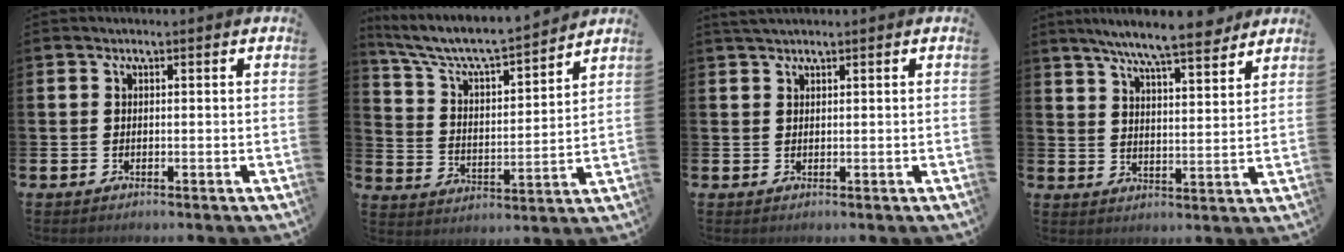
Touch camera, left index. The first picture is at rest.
{"total": 7.1, "force": [6.6, 0.9, 2.3], "torque": [-0.073, -0.054, 0.109]}
{"total": 1.6, "force": [1.4, 0.3, 0.7], "torque": [-0.012, 0.002, 0.026]}
{"total": 8.4, "force": [7.7, 0.5, 3.4], "torque": [-0.077, -0.045, 0.135]}